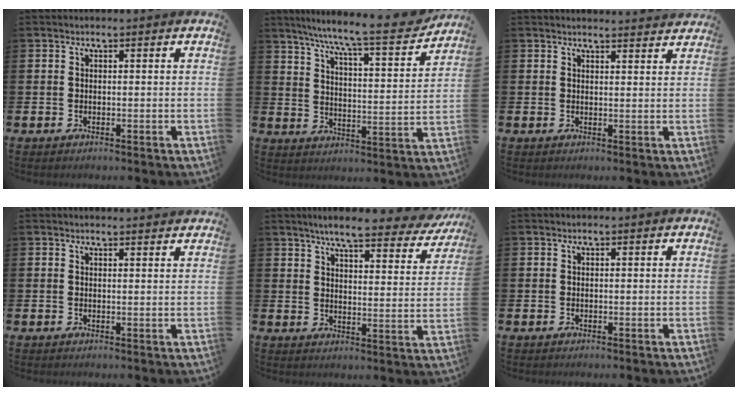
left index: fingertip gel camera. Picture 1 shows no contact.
{"total": 9.5, "force": [8.4, 0.4, 4.3], "torque": [-0.102, -0.057, 0.138]}
{"total": 2.2, "force": [2.2, 0.0, -0.1], "torque": [0.008, -0.017, 0.038]}
{"total": 1.2, "force": [1.2, 0.0, 0.0], "torque": [0.007, -0.007, 0.019]}
{"total": 7.0, "force": [6.2, 0.9, 3.0], "torque": [-0.063, -0.039, 0.100]}
{"total": 0.0}